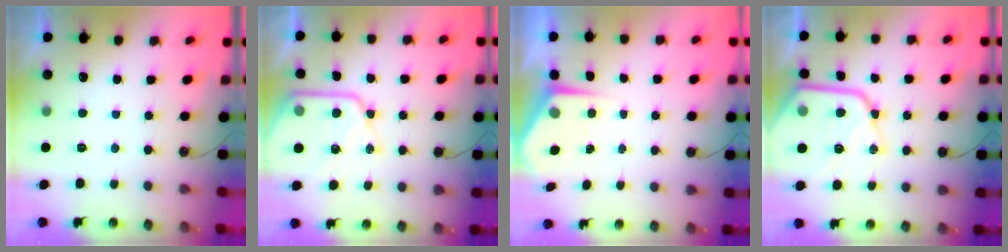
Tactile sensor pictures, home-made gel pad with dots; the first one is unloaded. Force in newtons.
{"total": 14.9, "press": 14.8, "slide": 1.5}
{"total": 5.1, "press": 5.1, "slide": 0.1}
{"total": 19.1, "press": 19.0, "slide": 1.7}